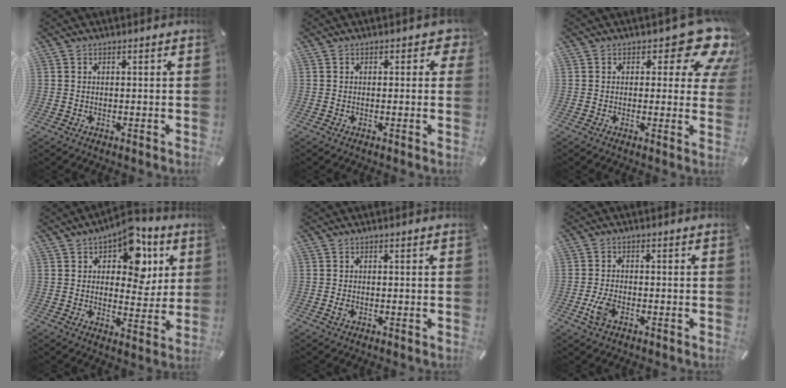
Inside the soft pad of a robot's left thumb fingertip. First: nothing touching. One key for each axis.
{"total": 2.1, "fx": 0.3, "fy": 1.5, "fz": 1.5, "tx": -0.013, "ty": 0.001, "tz": 0.001}
{"total": 12.5, "fx": 6.5, "fy": 5.8, "fz": 9.0, "tx": -0.102, "ty": -0.045, "tz": 0.110}
{"total": 12.6, "fx": 6.0, "fy": 8.0, "fz": 7.6, "tx": -0.096, "ty": -0.029, "tz": 0.103}
{"total": 1.2, "fx": -0.2, "fy": 0.7, "fz": 0.9, "tx": -0.024, "ty": -0.002, "tz": -0.007}
{"total": 4.6, "fx": -1.8, "fy": 2.4, "fz": 3.5, "tx": -0.083, "ty": 0.000, "tz": -0.036}